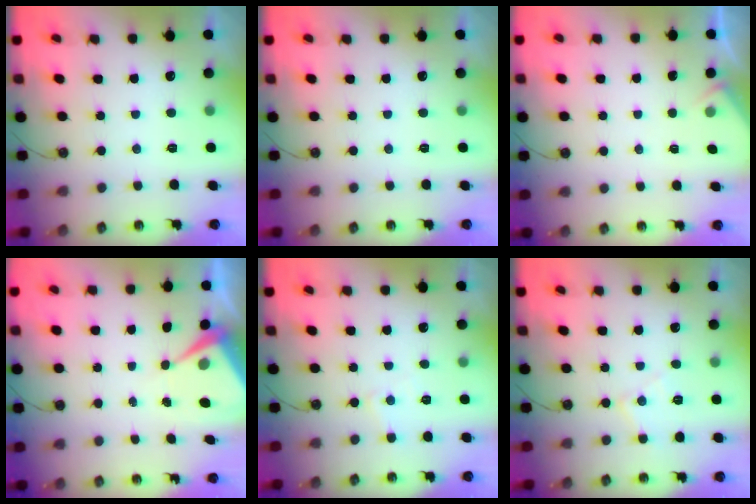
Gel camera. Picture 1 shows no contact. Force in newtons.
{"total": 0.0}
{"total": 2.5, "press": 2.4, "slide": 0.4}
{"total": 6.6, "press": 6.6, "slide": 0.5}
{"total": 4.2, "press": 4.2, "slide": 0.5}
{"total": 6.7, "press": 6.7, "slide": 0.6}